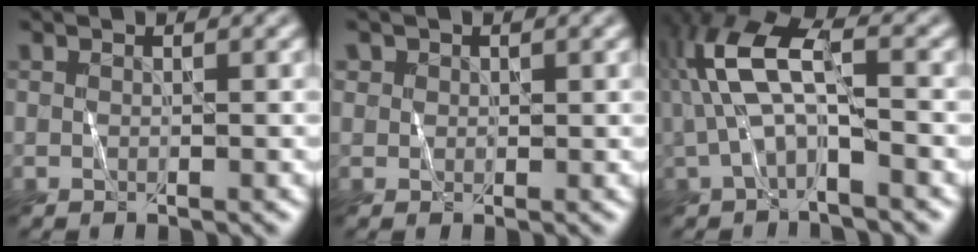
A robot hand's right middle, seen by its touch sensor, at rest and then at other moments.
{"total": 1.2, "force": [0.5, 1.1, 0.0], "torque": [0.006, 0.006, 0.009]}
{"total": 6.0, "force": [-0.2, 2.3, 5.5], "torque": [-0.122, 0.027, -0.010]}